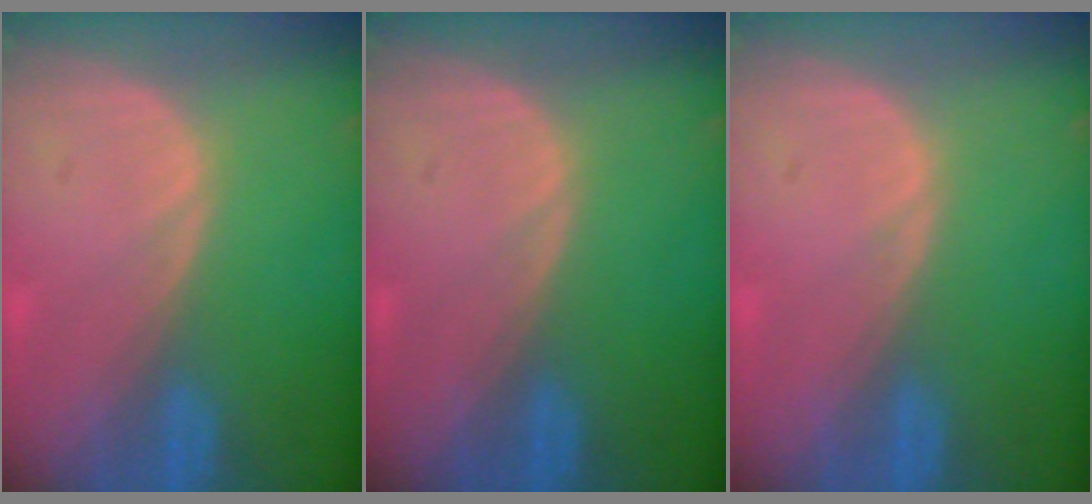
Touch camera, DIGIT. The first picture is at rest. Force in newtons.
{"total": 0.0}
{"total": 0.5, "press": 0.1, "slide": 0.5}